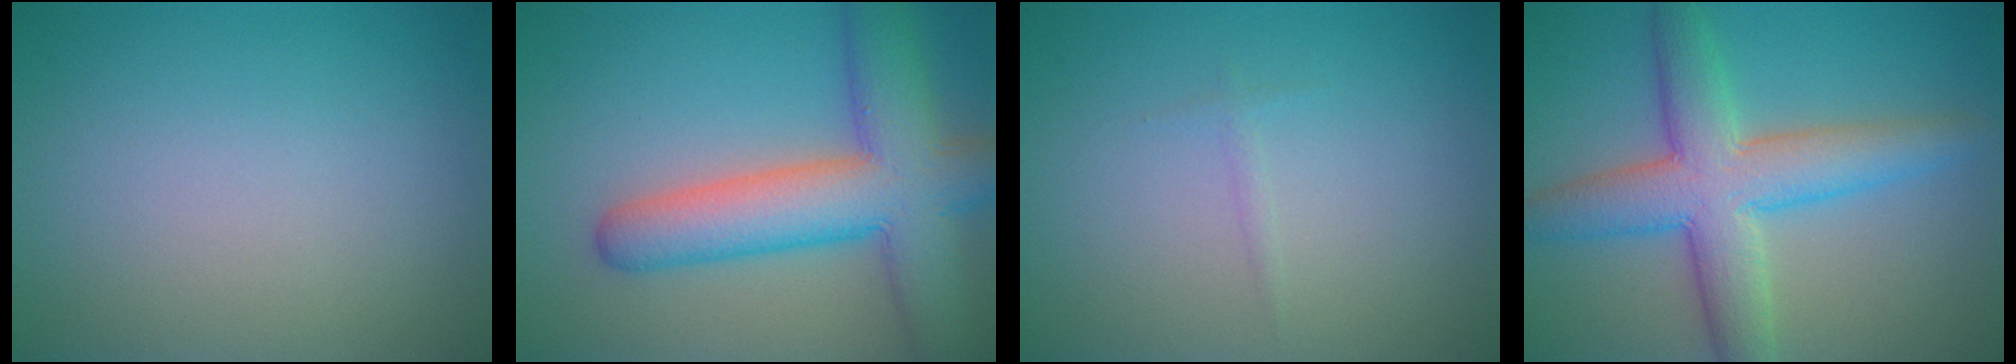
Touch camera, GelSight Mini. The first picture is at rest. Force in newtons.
{"total": 9.1, "press": 9.1, "slide": 0.4}
{"total": 0.5, "press": 0.5, "slide": 0.1}
{"total": 7.5, "press": 7.5, "slide": 0.2}